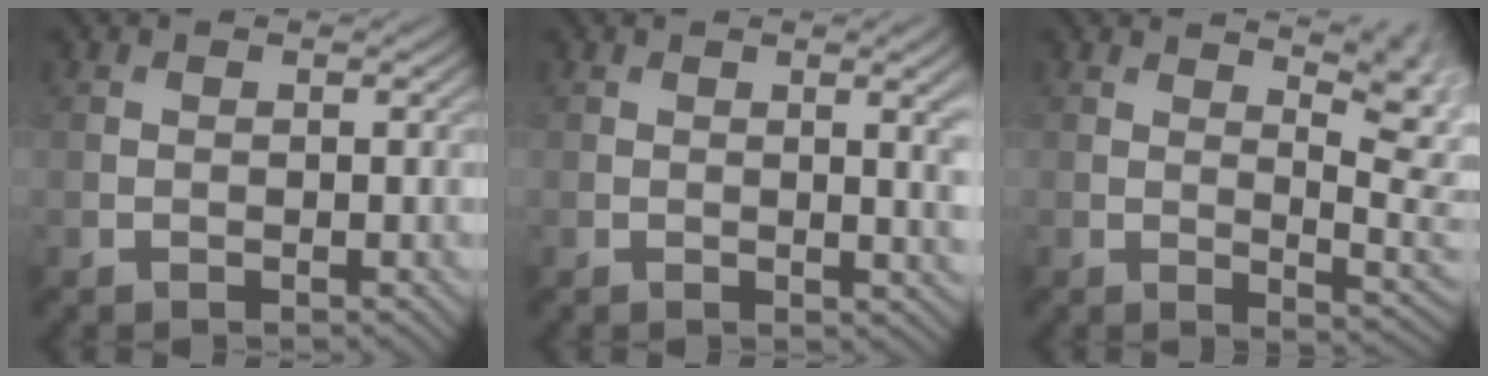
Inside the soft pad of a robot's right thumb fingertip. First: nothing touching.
{"total": 3.4, "force": [0.4, 0.8, 3.3], "torque": [-0.046, 0.001, 0.008]}
{"total": 8.1, "force": [3.7, 2.6, 6.7], "torque": [-0.082, 0.014, 0.050]}